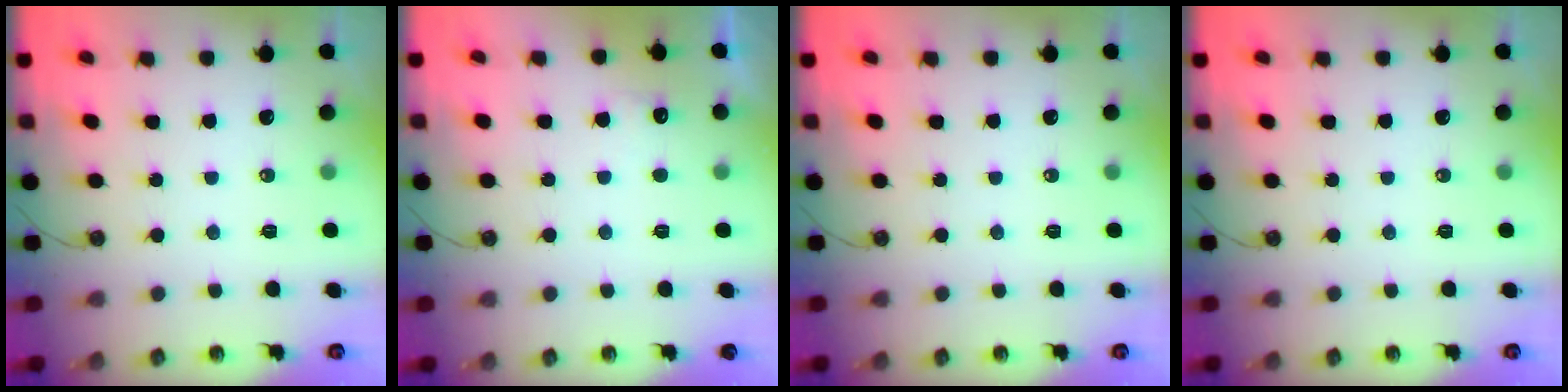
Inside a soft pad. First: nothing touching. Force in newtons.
{"total": 3.7, "press": 3.5, "slide": 1.1}
{"total": 0.0}
{"total": 0.0}